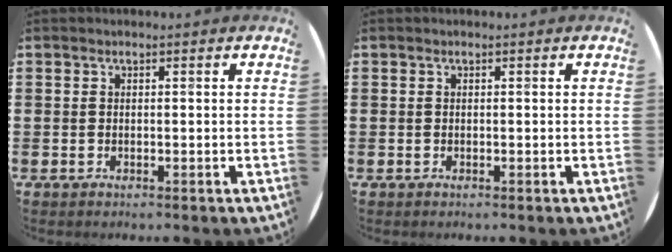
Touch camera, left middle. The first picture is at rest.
{"total": 0.0}